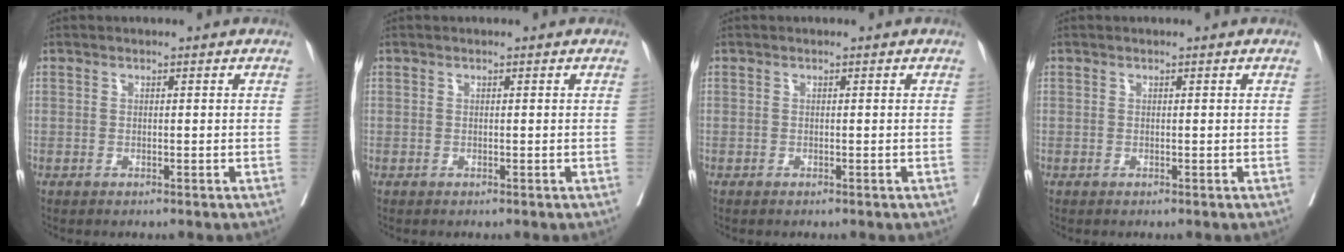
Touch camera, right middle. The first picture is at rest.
{"total": 0.0}
{"total": 0.0}
{"total": 0.0}